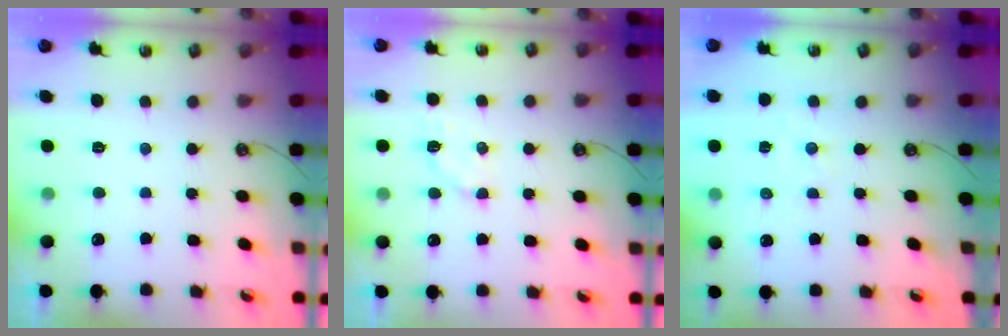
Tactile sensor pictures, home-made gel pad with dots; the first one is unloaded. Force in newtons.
{"total": 4.8, "press": 4.7, "slide": 0.7}
{"total": 1.1, "press": 1.0, "slide": 0.2}